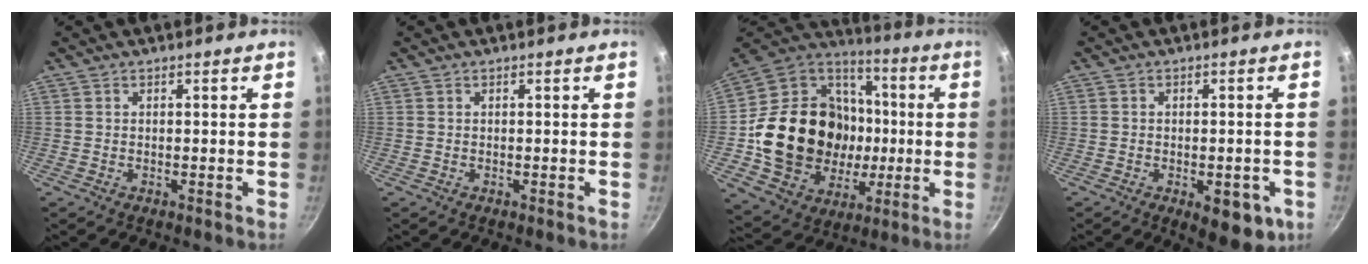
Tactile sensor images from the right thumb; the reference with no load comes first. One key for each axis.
{"total": 0.0}
{"total": 27.5, "fx": -1.3, "fy": 22.5, "fz": 15.8, "tx": -0.258, "ty": 0.030, "tz": -0.003}
{"total": 8.8, "fx": -3.2, "fy": 4.2, "fz": 7.0, "tx": -0.053, "ty": 0.011, "tz": -0.033}